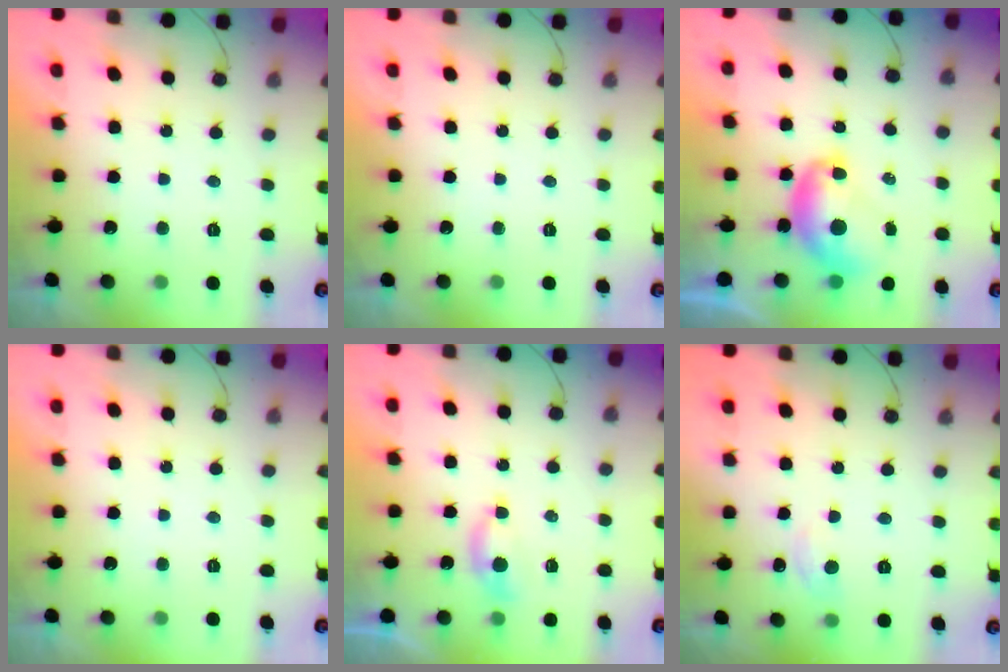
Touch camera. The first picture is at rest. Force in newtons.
{"total": 0.0}
{"total": 8.0, "press": 7.9, "slide": 1.1}
{"total": 0.0}
{"total": 3.9, "press": 3.9, "slide": 0.6}
{"total": 6.5, "press": 6.4, "slide": 0.7}